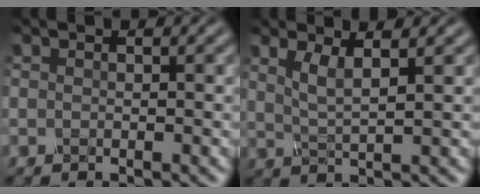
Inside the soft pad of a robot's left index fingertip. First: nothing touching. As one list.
[{"total": 2.9, "force": [1.1, 0.7, 2.6], "torque": [-0.053, -0.005, 0.022]}]